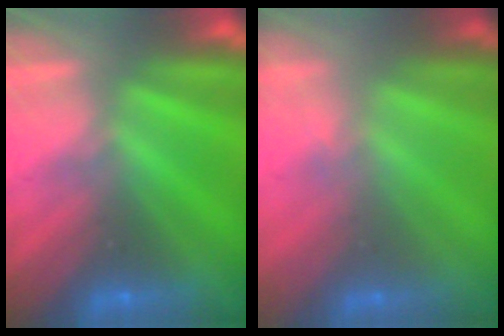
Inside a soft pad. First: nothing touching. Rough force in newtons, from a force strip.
{"total": 1.6}